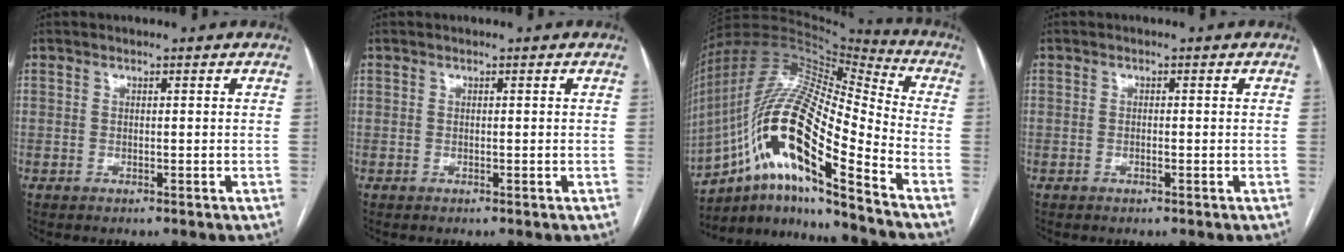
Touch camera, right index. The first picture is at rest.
{"total": 0.0}
{"total": 21.9, "force": [-10.9, 3.8, 18.6], "torque": [-0.380, 0.005, -0.193]}
{"total": 0.7, "force": [-0.3, 0.1, 0.6], "torque": [-0.013, 0.000, -0.003]}